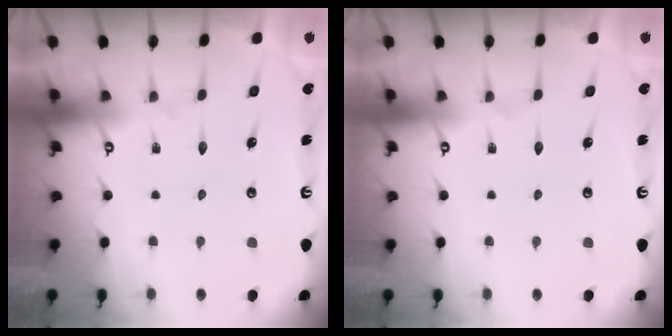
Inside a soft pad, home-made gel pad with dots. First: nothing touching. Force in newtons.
{"total": 0.0}